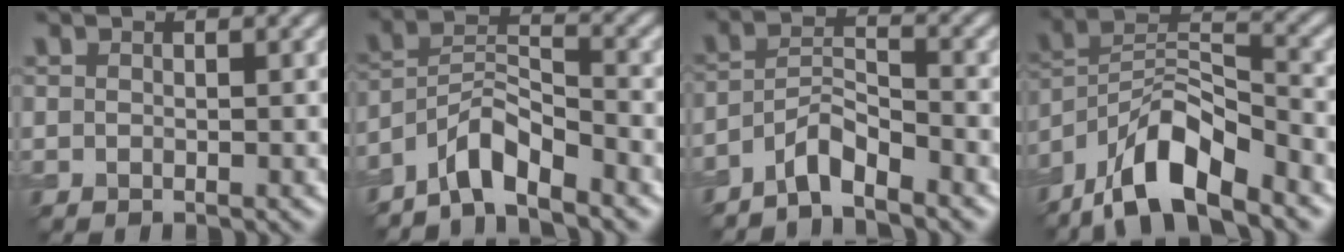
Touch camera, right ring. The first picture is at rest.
{"total": 4.9, "force": [-4.0, 1.0, 2.6], "torque": [-0.043, 0.005, -0.082]}
{"total": 3.5, "force": [-3.0, 0.6, 1.8], "torque": [-0.032, 0.008, -0.065]}
{"total": 9.6, "force": [-6.9, 2.9, 6.0], "torque": [-0.096, 0.011, -0.137]}